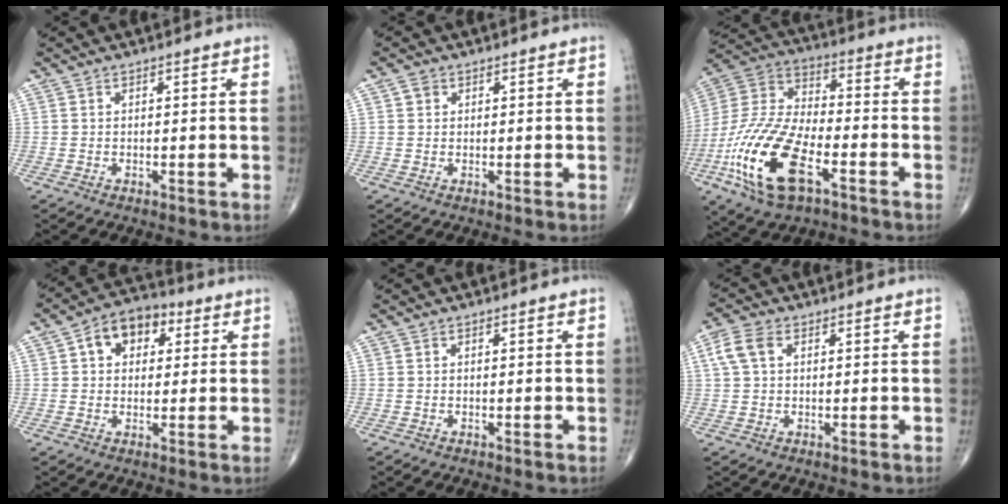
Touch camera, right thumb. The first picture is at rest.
{"total": 0.7, "force": [0.2, 0.6, 0.2], "torque": [0.002, 0.001, 0.003]}
{"total": 21.3, "force": [-8.5, 9.6, 17.0], "torque": [-0.360, 0.024, -0.156]}
{"total": 9.1, "force": [2.8, 6.5, 5.8], "torque": [-0.059, 0.012, 0.035]}
{"total": 0.0}
{"total": 4.9, "force": [1.4, 3.2, 3.5], "torque": [-0.080, 0.014, 0.026]}